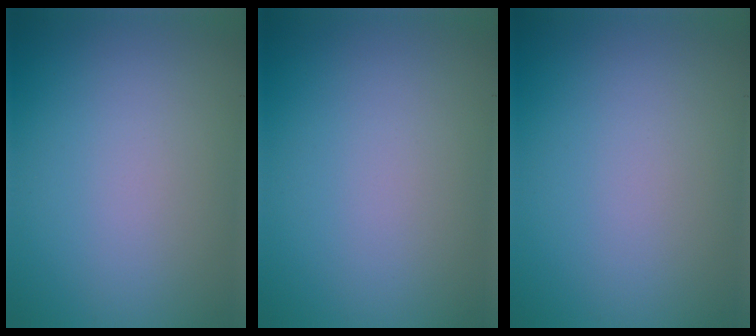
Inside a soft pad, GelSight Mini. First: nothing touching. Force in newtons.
{"total": 0.0}
{"total": 0.0}